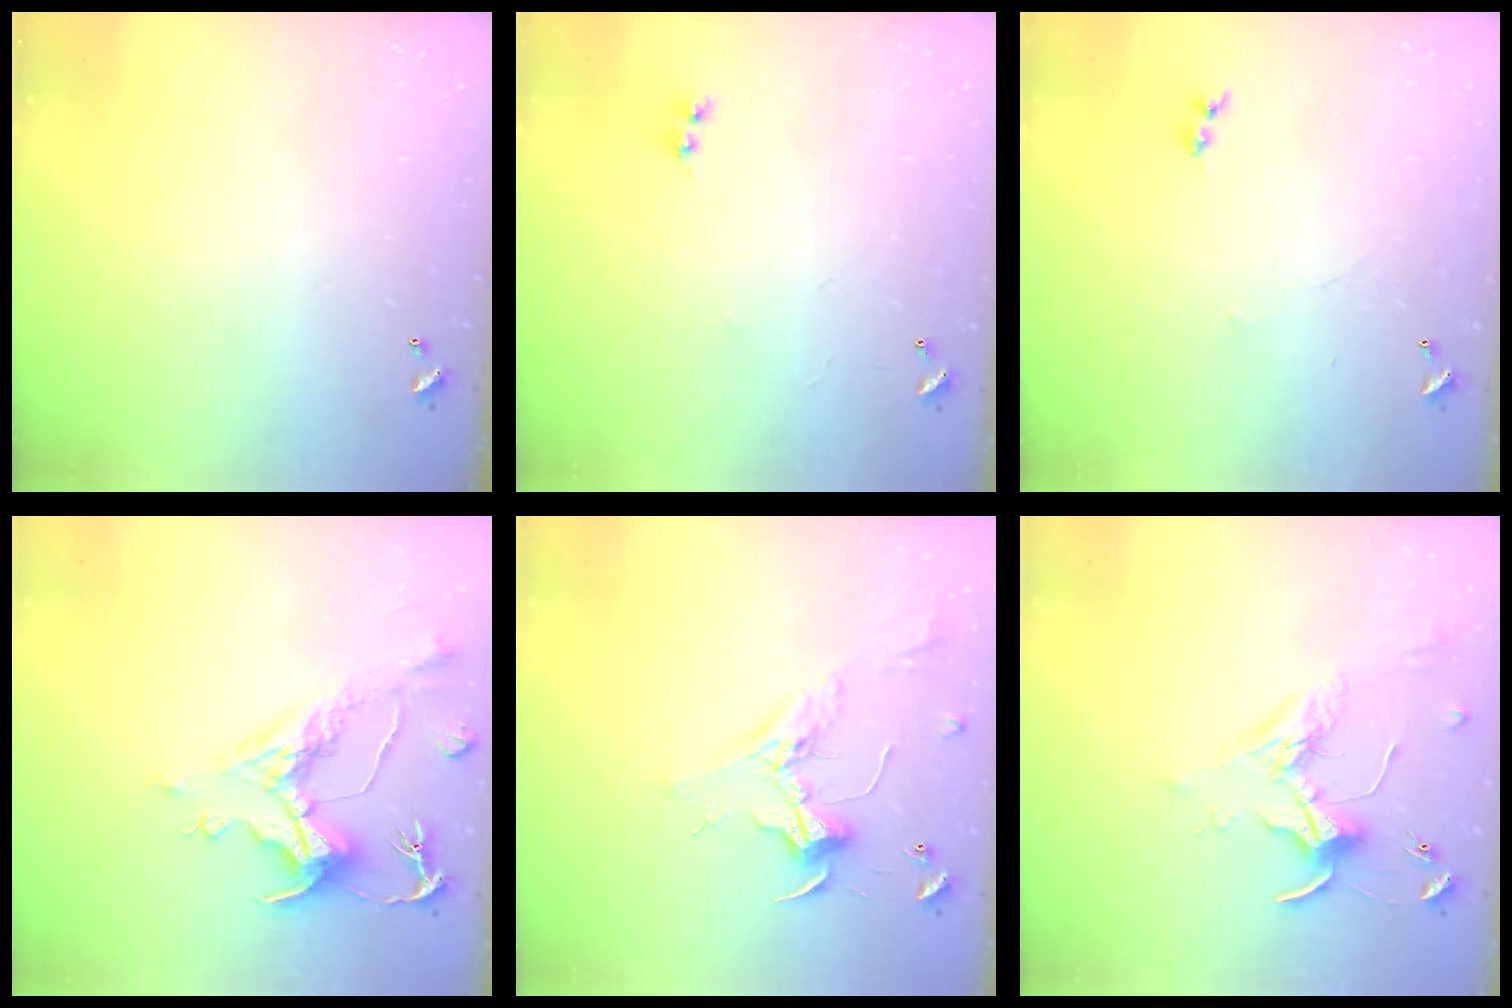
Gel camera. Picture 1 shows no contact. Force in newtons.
{"total": 1.5, "press": 1.4, "slide": 0.5}
{"total": 1.3, "press": 1.2, "slide": 0.4}
{"total": 1.5, "press": 0.4, "slide": 1.4}
{"total": 2.3, "press": 2.2, "slide": 0.6}
{"total": 1.7, "press": 1.6, "slide": 0.4}